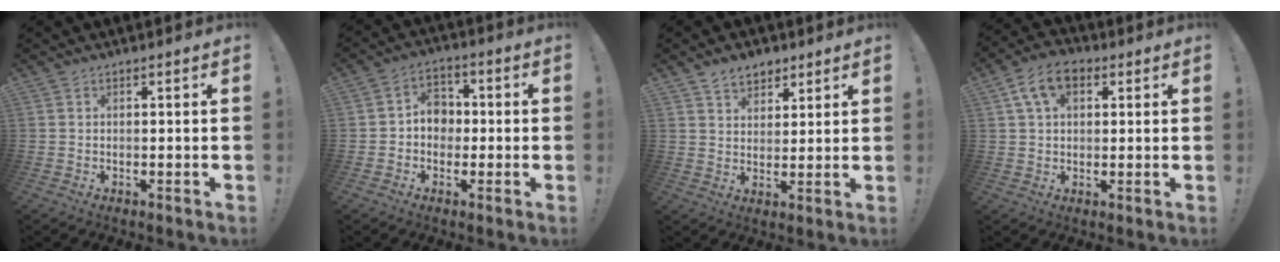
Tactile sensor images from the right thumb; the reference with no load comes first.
{"total": 7.3, "force": [-0.5, 6.3, 3.6], "torque": [-0.054, 0.014, -0.006]}
{"total": 6.4, "force": [4.5, 4.4, 1.5], "torque": [-0.011, -0.028, 0.083]}
{"total": 9.5, "force": [3.6, 5.9, 6.6], "torque": [-0.110, 0.007, 0.071]}